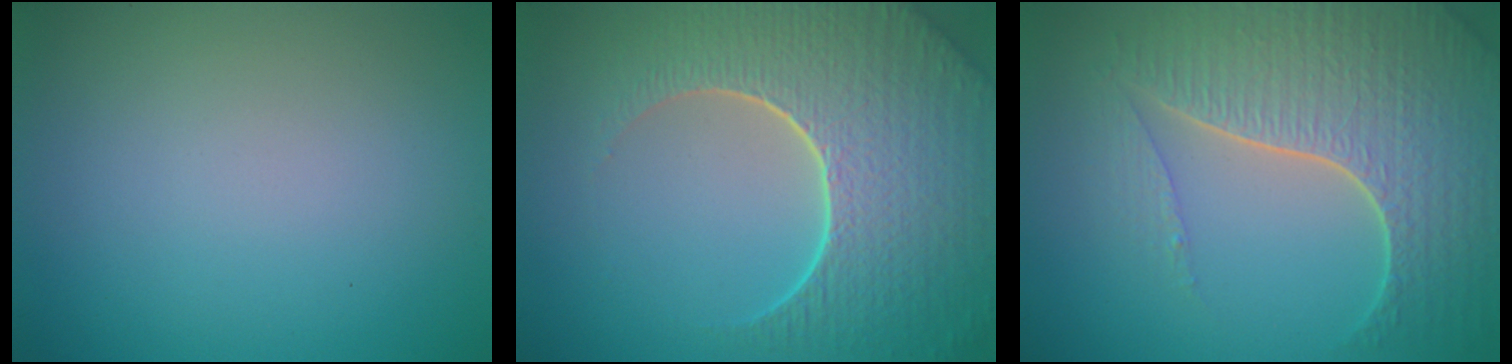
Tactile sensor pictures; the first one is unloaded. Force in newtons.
{"total": 9.4, "press": 6.7, "slide": 6.6}
{"total": 7.5, "press": 5.6, "slide": 5.0}